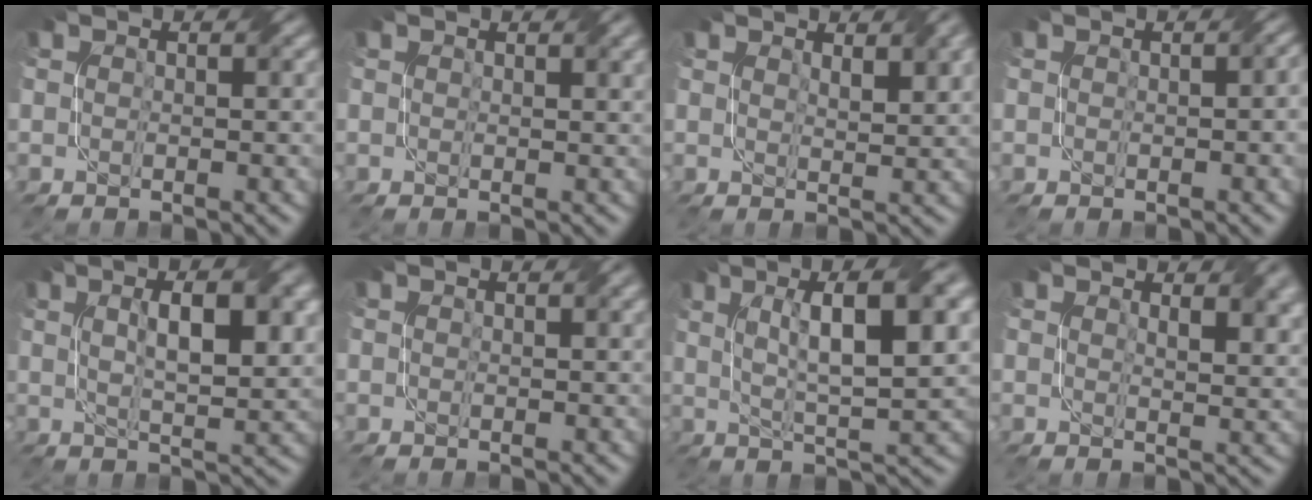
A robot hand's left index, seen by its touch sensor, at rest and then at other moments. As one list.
[{"total": 0.0}, {"total": 3.0, "force": [1.9, 0.8, 2.1], "torque": [-0.033, -0.001, 0.037]}, {"total": 1.7, "force": [-1.2, 0.3, 1.2], "torque": [-0.012, -0.001, -0.014]}, {"total": 7.5, "force": [1.9, 2.4, 6.8], "torque": [-0.090, 0.012, 0.027]}, {"total": 0.0}, {"total": 10.5, "force": [3.2, 2.6, 9.7], "torque": [-0.152, 0.013, 0.056]}, {"total": 4.2, "force": [2.5, 1.6, 2.9], "torque": [-0.033, 0.002, 0.042]}]